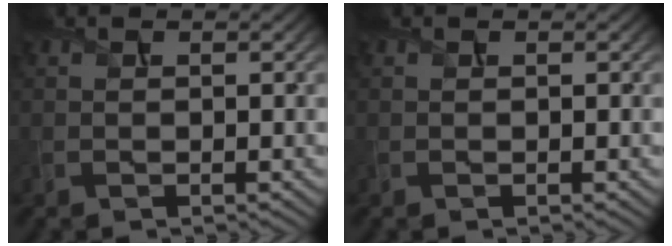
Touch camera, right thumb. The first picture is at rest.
{"total": 0.0}